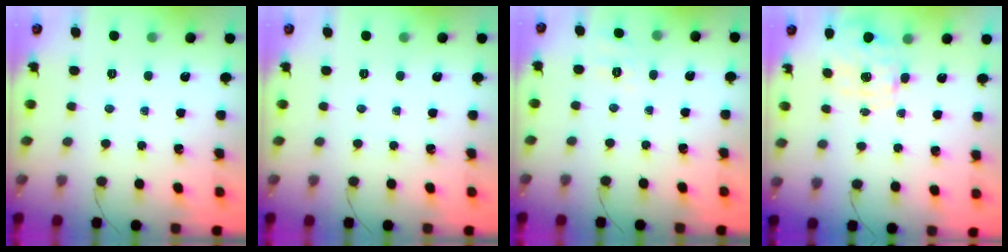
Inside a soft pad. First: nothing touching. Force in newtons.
{"total": 0.0}
{"total": 1.9, "press": 0.6, "slide": 1.8}
{"total": 3.8, "press": 3.7, "slide": 0.9}